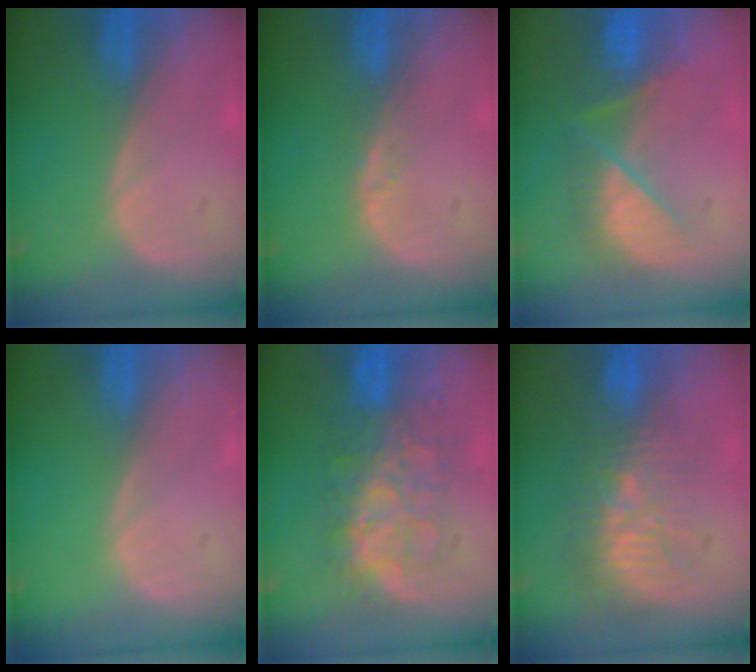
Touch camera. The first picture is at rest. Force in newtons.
{"total": 1.7, "press": 1.7, "slide": 0.1}
{"total": 7.4, "press": 7.1, "slide": 2.1}
{"total": 0.0}
{"total": 8.3, "press": 8.3, "slide": 0.2}
{"total": 9.2, "press": 8.5, "slide": 3.4}